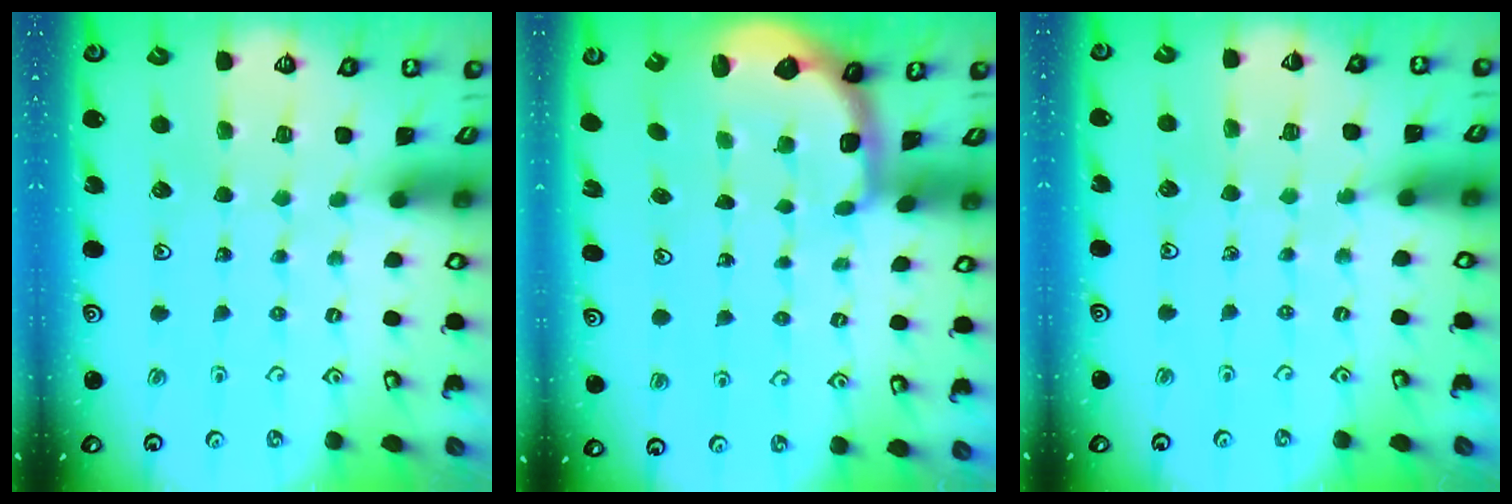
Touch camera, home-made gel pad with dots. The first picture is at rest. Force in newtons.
{"total": 2.6, "press": 2.1, "slide": 1.7}
{"total": 4.5, "press": 4.3, "slide": 1.3}